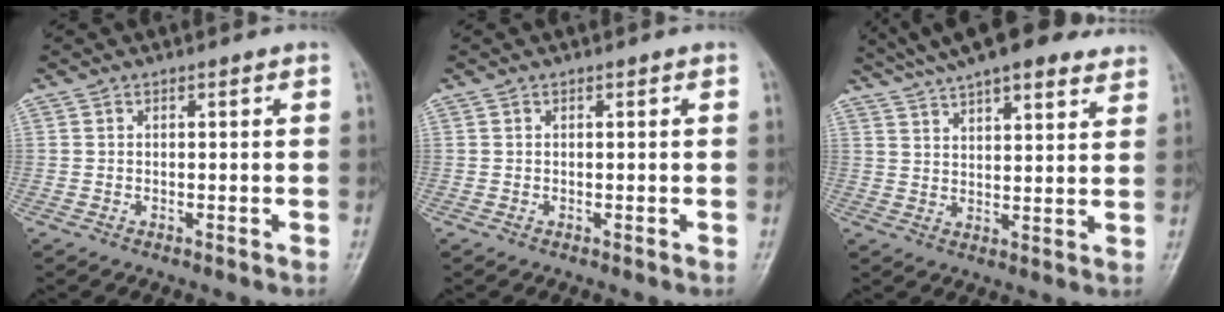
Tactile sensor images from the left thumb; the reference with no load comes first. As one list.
[{"total": 0.0}, {"total": 18.4, "force": [14.5, 5.3, 9.9], "torque": [-0.144, -0.014, 0.212]}]